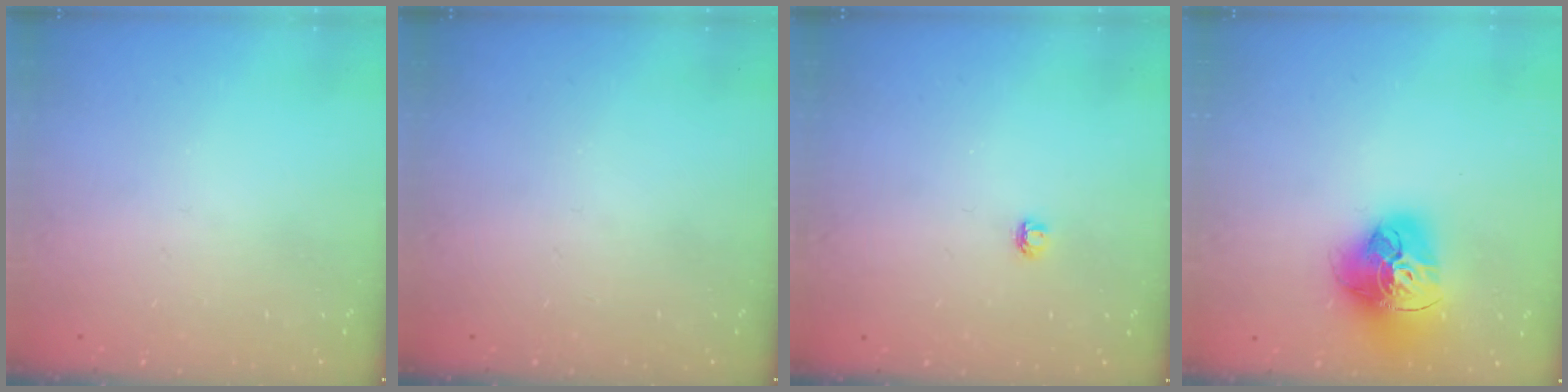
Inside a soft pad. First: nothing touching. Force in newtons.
{"total": 0.0}
{"total": 3.2, "press": 3.2, "slide": 0.4}
{"total": 18.0, "press": 17.9, "slide": 1.9}